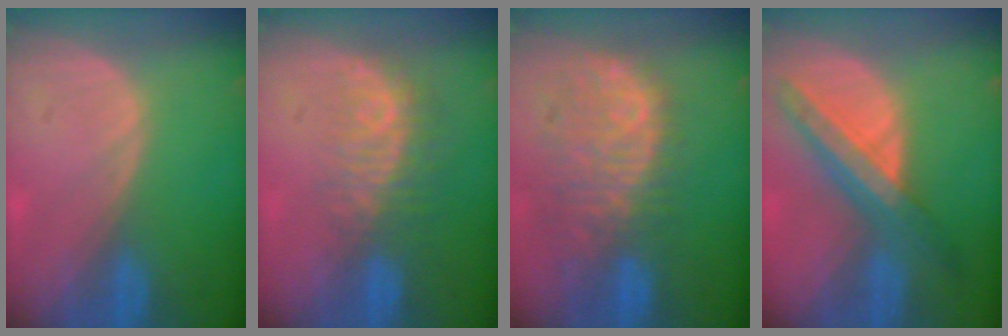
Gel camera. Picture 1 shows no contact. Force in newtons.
{"total": 8.2, "press": 7.0, "slide": 4.3}
{"total": 11.1, "press": 9.6, "slide": 5.5}
{"total": 8.7, "press": 7.6, "slide": 4.2}